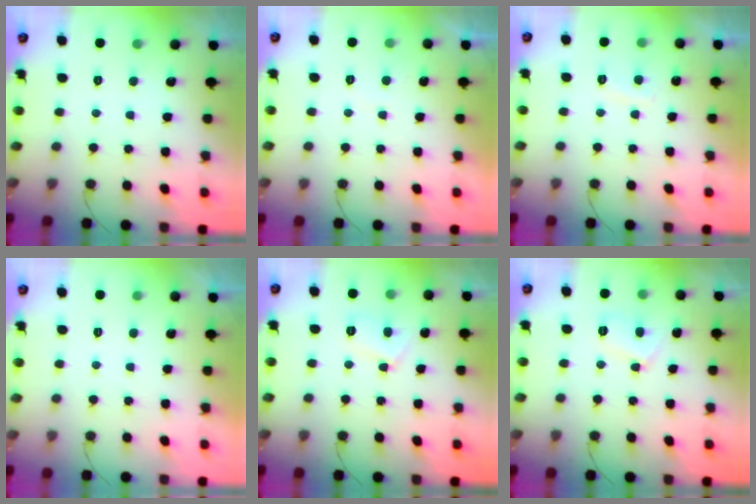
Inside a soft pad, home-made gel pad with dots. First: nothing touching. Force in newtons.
{"total": 0.8, "press": 0.6, "slide": 0.6}
{"total": 3.0, "press": 2.9, "slide": 0.8}
{"total": 2.2, "press": 2.1, "slide": 0.3}
{"total": 5.1, "press": 5.1, "slide": 0.4}
{"total": 5.1, "press": 5.1, "slide": 0.4}